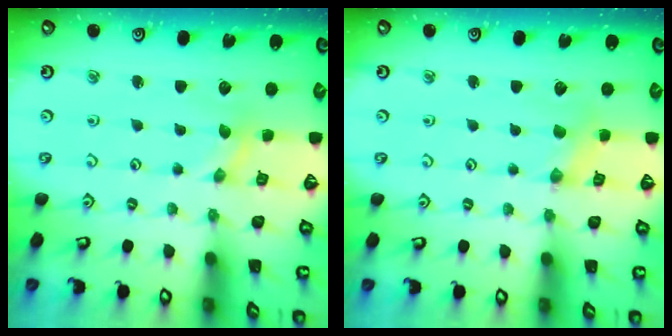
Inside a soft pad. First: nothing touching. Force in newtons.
{"total": 1.1, "press": 1.1, "slide": 0.2}